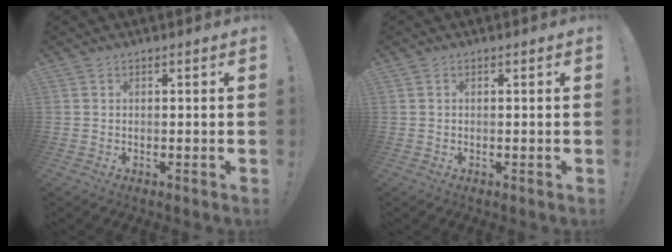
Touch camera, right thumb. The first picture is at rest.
{"total": 0.0}